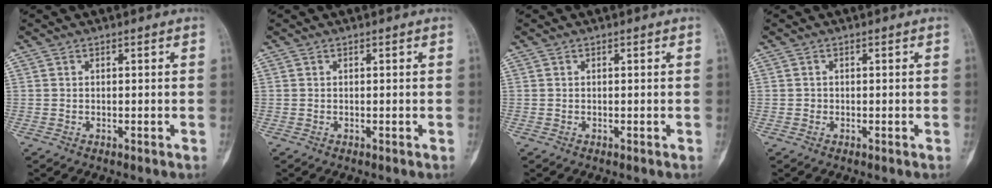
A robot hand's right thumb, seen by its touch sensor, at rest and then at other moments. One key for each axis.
{"total": 0.0}
{"total": 0.0}
{"total": 0.5, "fx": -0.1, "fy": 0.5, "fz": 0.1, "tx": 0.000, "ty": 0.003, "tz": -0.003}